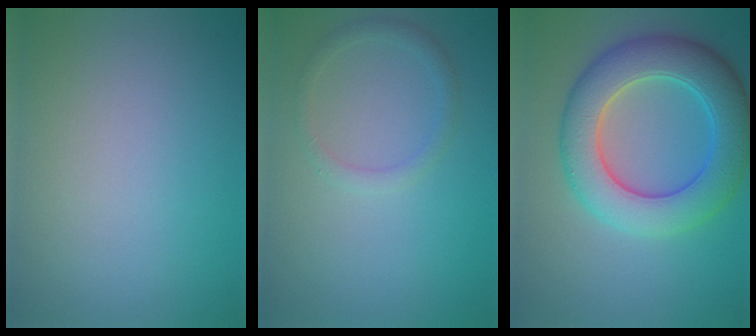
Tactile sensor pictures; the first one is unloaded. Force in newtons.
{"total": 1.4, "press": 1.4, "slide": 0.2}
{"total": 8.3, "press": 8.3, "slide": 0.4}